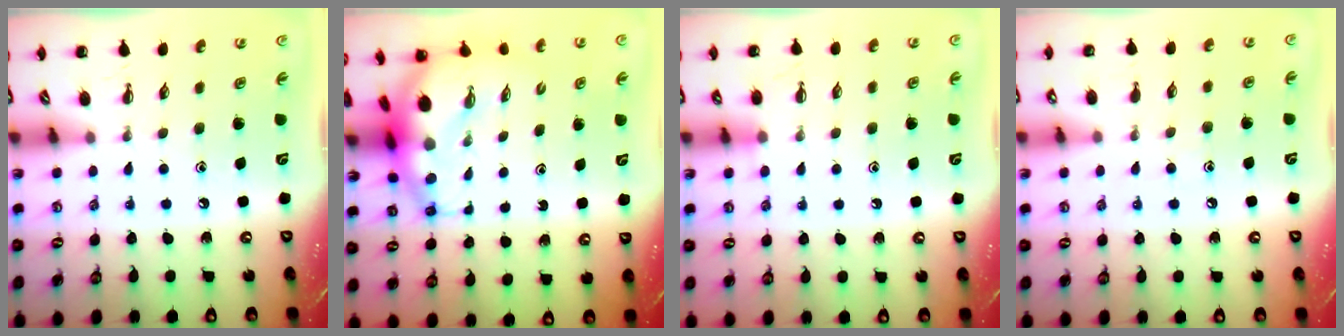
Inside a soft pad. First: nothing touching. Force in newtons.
{"total": 7.5, "press": 7.2, "slide": 2.1}
{"total": 5.5, "press": 5.3, "slide": 1.5}
{"total": 6.3, "press": 6.1, "slide": 1.7}